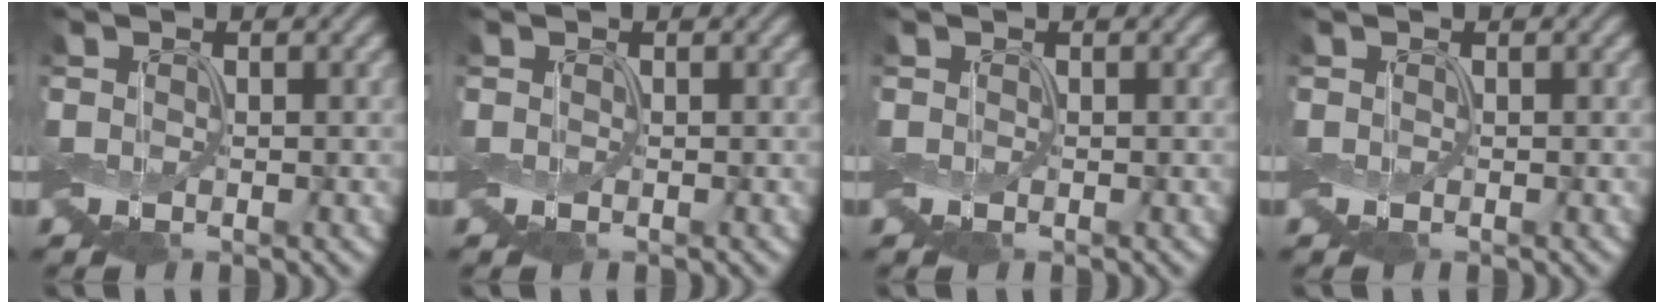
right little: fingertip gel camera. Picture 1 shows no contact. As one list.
[{"total": 0.0}, {"total": 0.0}, {"total": 0.0}]